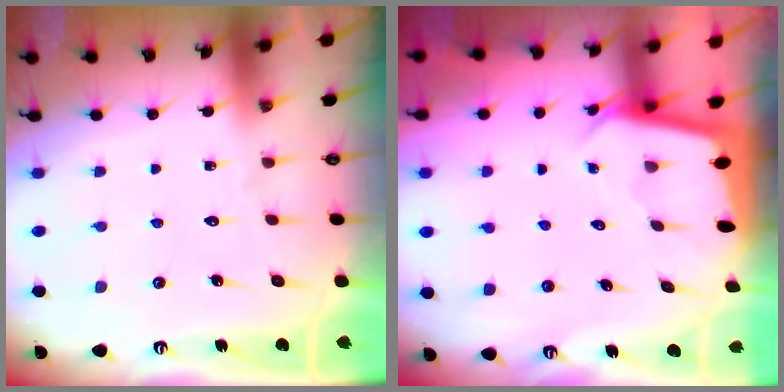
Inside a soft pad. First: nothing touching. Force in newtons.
{"total": 1.9, "press": 1.9, "slide": 0.0}